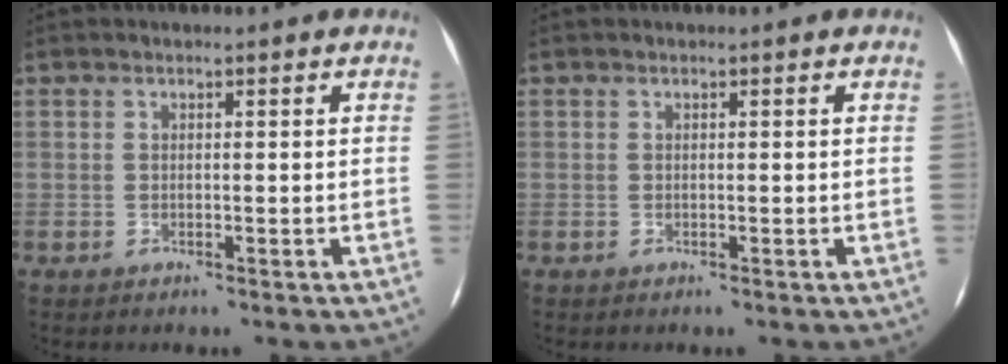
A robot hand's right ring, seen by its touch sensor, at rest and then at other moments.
{"total": 0.0}